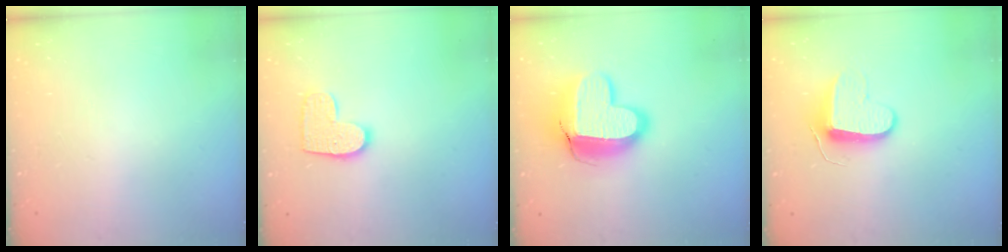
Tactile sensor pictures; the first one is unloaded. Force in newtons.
{"total": 9.9, "press": 9.9, "slide": 0.4}
{"total": 17.3, "press": 17.2, "slide": 1.3}
{"total": 9.5, "press": 9.5, "slide": 0.2}